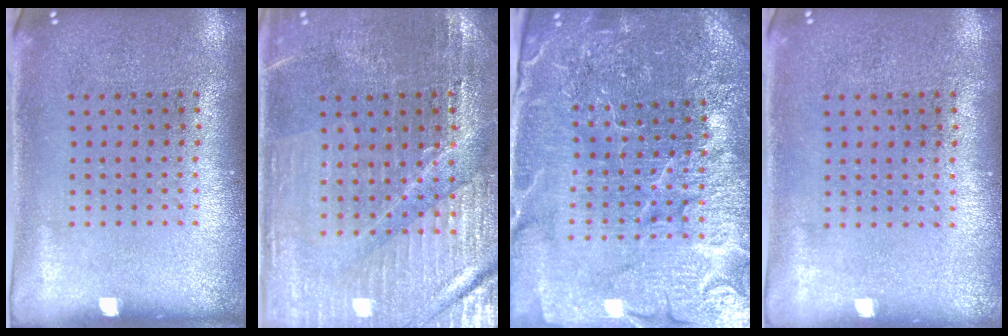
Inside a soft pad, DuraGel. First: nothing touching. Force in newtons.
{"total": 3.2, "press": 3.1, "slide": 0.3}
{"total": 5.5, "press": 5.0, "slide": 2.3}
{"total": 0.0}